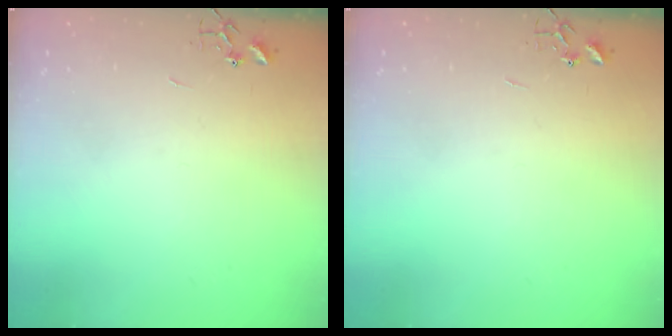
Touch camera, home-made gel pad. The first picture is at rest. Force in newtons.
{"total": 0.0}